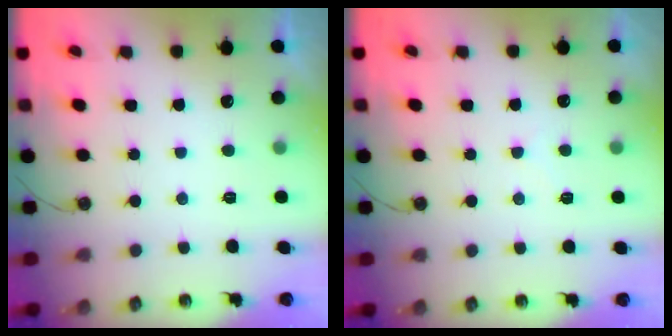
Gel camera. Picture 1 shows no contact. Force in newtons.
{"total": 5.0, "press": 4.9, "slide": 0.7}